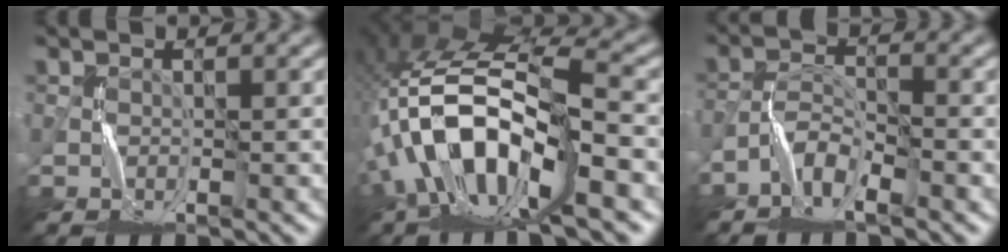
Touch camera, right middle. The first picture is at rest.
{"total": 11.9, "force": [-4.1, 4.4, 10.3], "torque": [-0.206, 0.014, -0.082]}
{"total": 2.8, "force": [-2.3, 0.7, 1.5], "torque": [-0.030, 0.003, -0.054]}